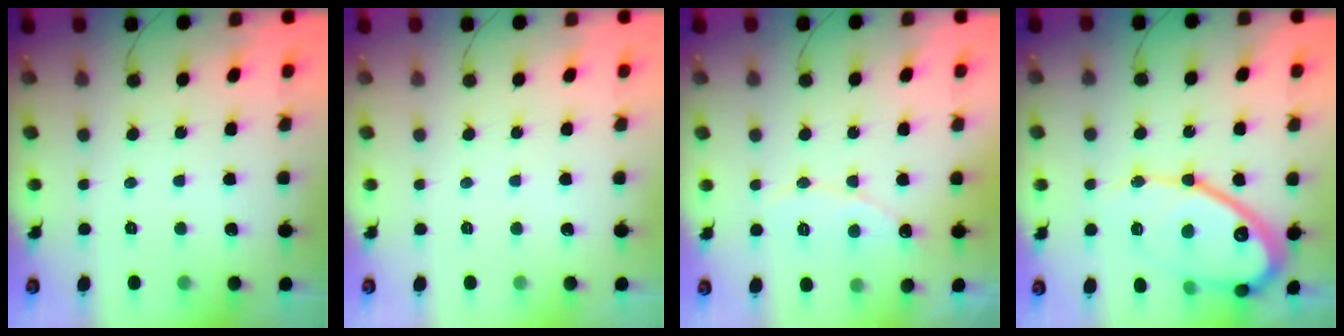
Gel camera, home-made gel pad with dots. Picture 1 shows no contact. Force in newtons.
{"total": 0.0}
{"total": 7.4, "press": 7.4, "slide": 0.6}
{"total": 17.7, "press": 17.6, "slide": 1.6}